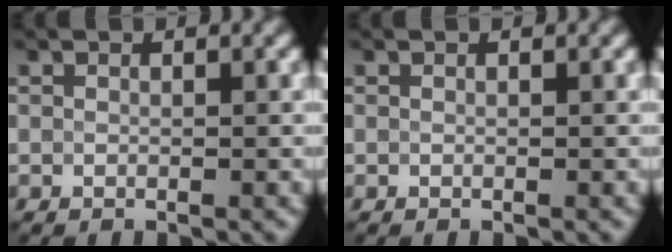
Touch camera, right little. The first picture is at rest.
{"total": 0.0}